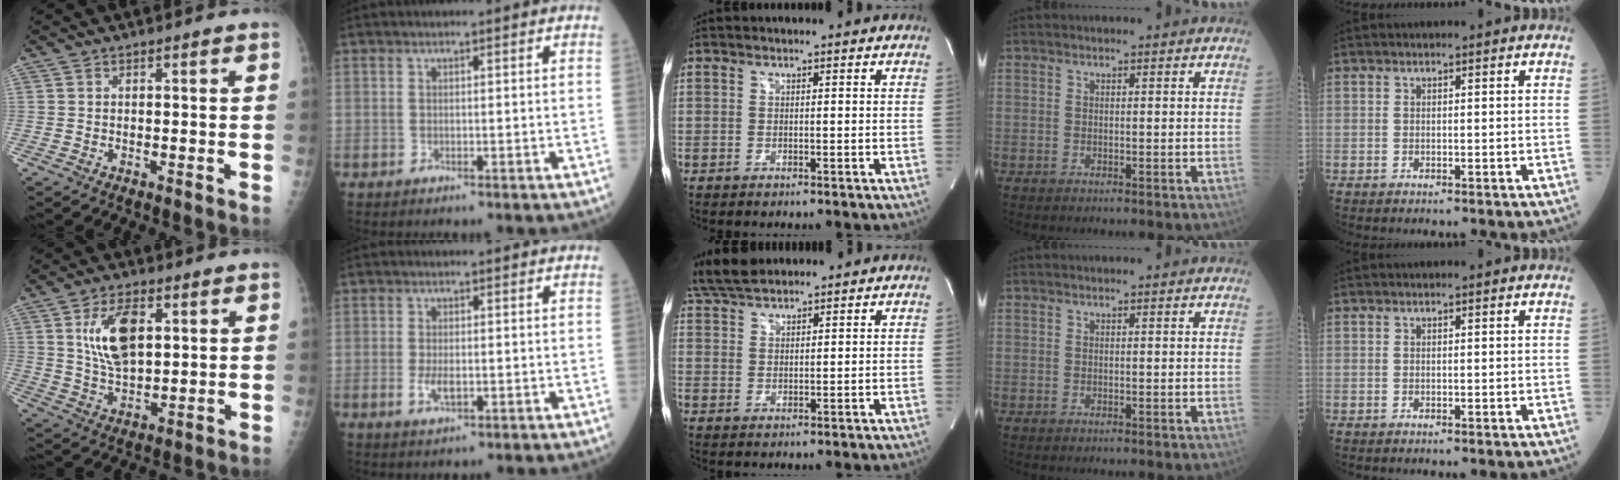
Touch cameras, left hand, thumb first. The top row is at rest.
{"thumb": {"total": 11.3, "force": [3.5, 6.0, 9.0], "torque": [-0.149, -0.014, 0.069]}, "index": {"total": 2.5, "force": [-0.6, 1.0, 2.2], "torque": [-0.051, -0.006, -0.008]}, "middle": {"total": 6.9, "force": [6.1, 1.7, 2.8], "torque": [-0.068, 0.026, 0.122]}}